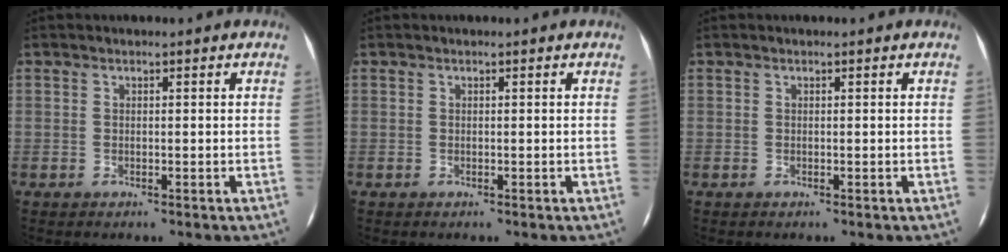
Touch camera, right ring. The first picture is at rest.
{"total": 0.0}
{"total": 0.0}